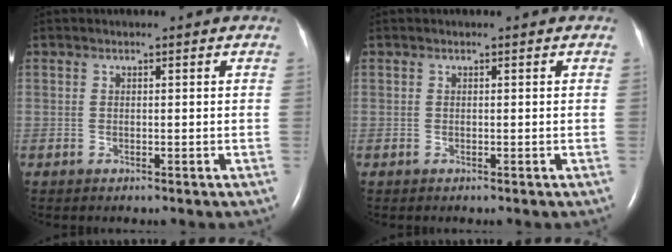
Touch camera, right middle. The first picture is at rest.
{"total": 0.0}